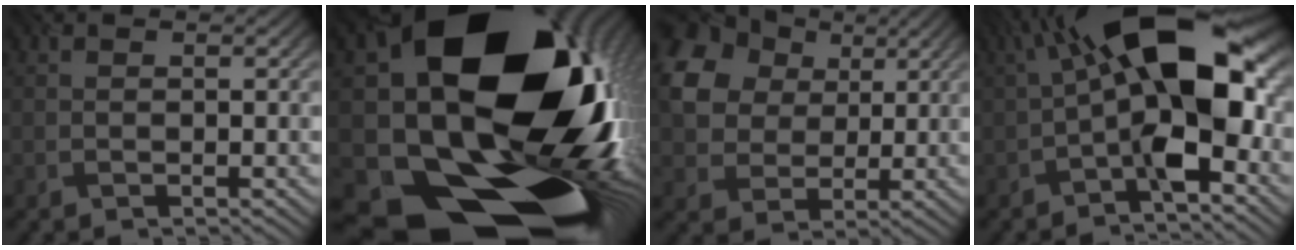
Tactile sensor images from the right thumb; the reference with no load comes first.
{"total": 23.1, "force": [-0.4, 17.3, 15.3], "torque": [-0.262, -0.116, 0.012]}
{"total": 13.1, "force": [4.6, 9.9, 7.2], "torque": [-0.195, 0.027, 0.088]}
{"total": 15.3, "force": [-0.1, 6.4, 13.9], "torque": [-0.213, 0.029, -0.017]}